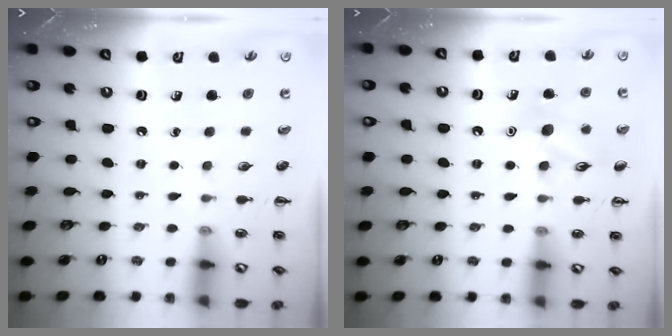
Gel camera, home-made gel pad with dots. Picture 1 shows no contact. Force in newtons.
{"total": 10.5, "press": 10.4, "slide": 0.9}